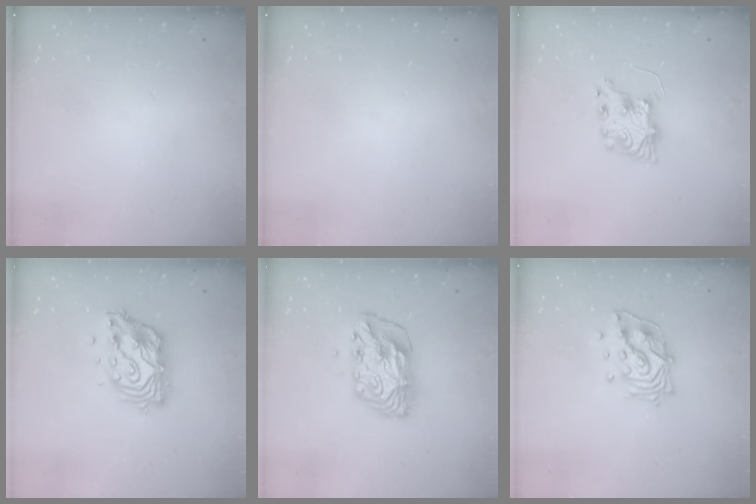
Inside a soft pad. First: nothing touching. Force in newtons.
{"total": 0.0}
{"total": 7.8, "press": 7.7, "slide": 0.4}
{"total": 13.0, "press": 13.0, "slide": 1.1}
{"total": 11.3, "press": 11.2, "slide": 1.6}
{"total": 14.1, "press": 14.0, "slide": 1.8}